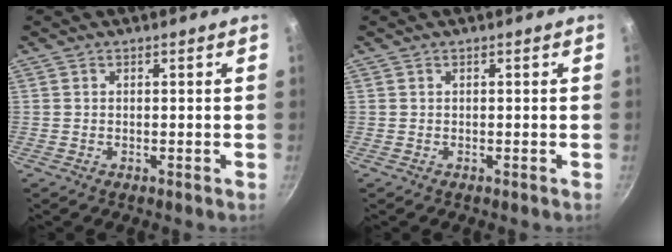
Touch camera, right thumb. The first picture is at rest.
{"total": 0.0}